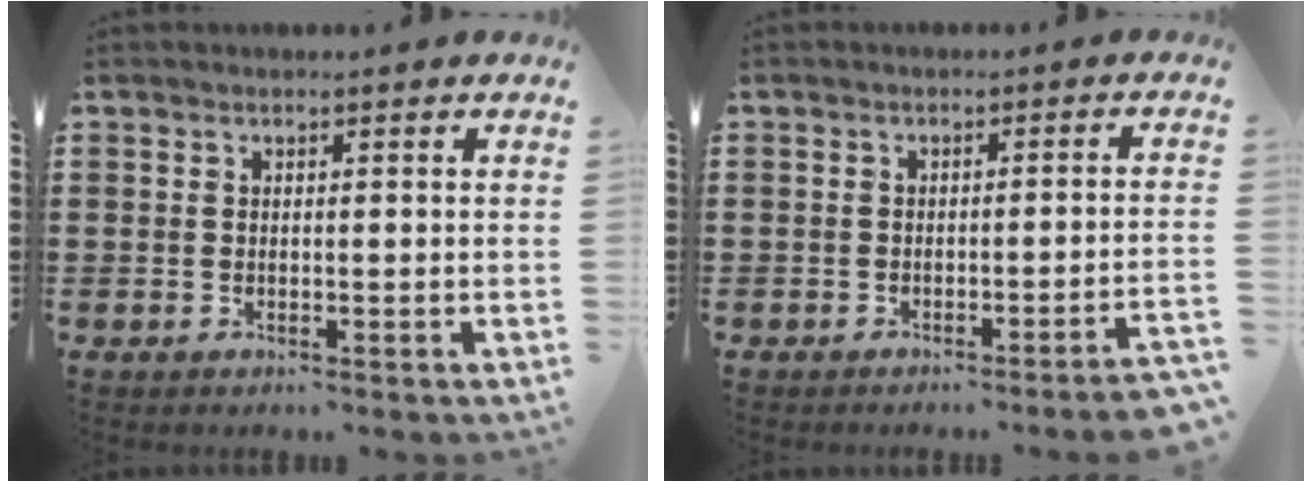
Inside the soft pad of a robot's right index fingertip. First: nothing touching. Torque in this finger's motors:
{"motor_torque": [0.08, -0.02, -0.09, -0.05]}